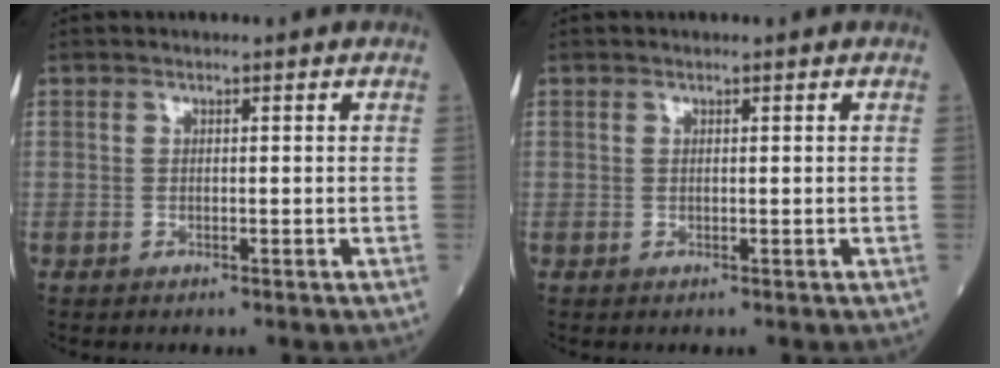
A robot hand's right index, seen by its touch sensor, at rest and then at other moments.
{"total": 0.0}